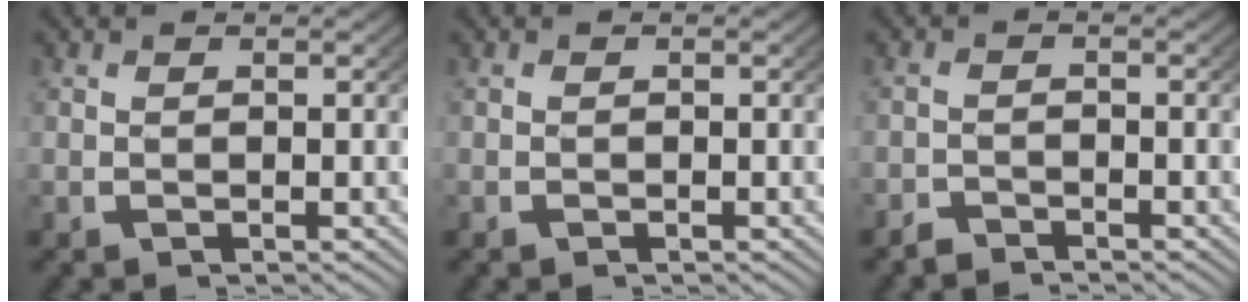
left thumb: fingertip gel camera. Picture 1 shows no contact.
{"total": 0.0}
{"total": 1.9, "force": [-1.8, 0.5, -0.1], "torque": [0.006, -0.010, -0.036]}